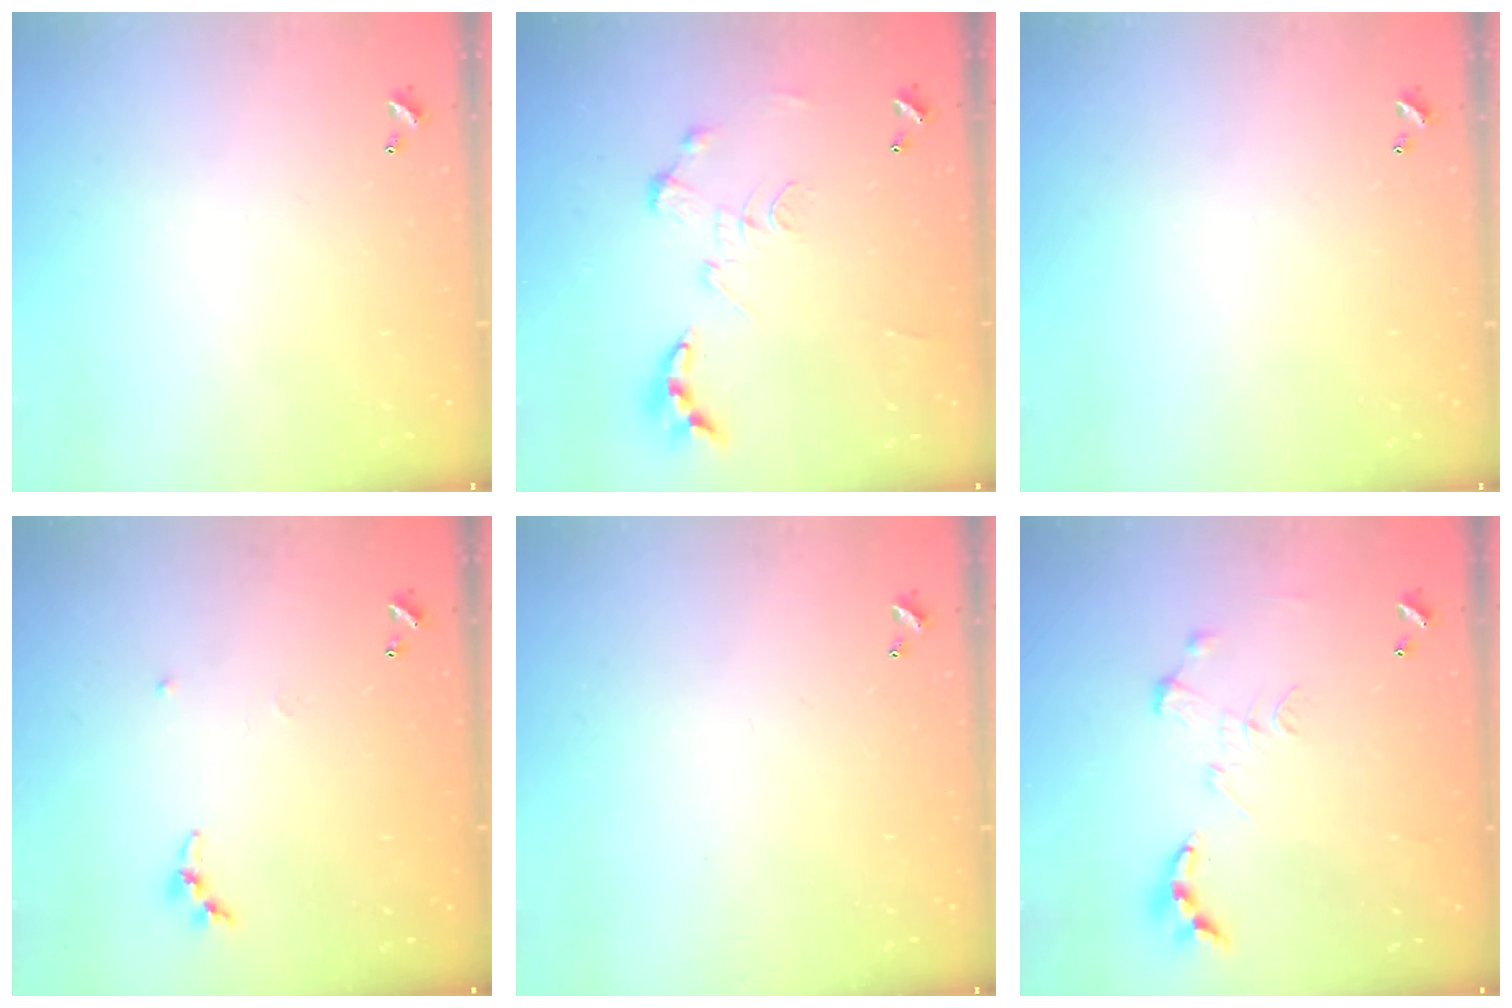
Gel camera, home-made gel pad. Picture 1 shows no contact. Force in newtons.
{"total": 0.0}
{"total": 0.0}
{"total": 5.3, "press": 5.2, "slide": 0.7}
{"total": 0.0}
{"total": 0.0}